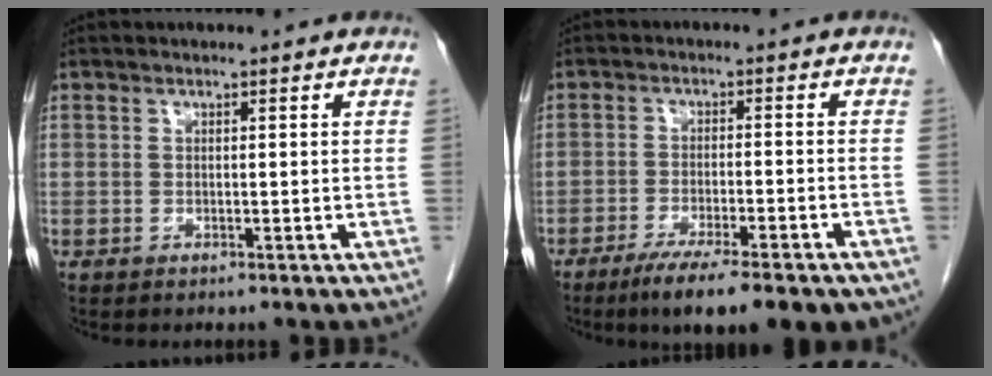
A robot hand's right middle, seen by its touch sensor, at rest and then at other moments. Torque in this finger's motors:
{"motor_torque": [1.21, -0.93, 0.21, 0.07]}